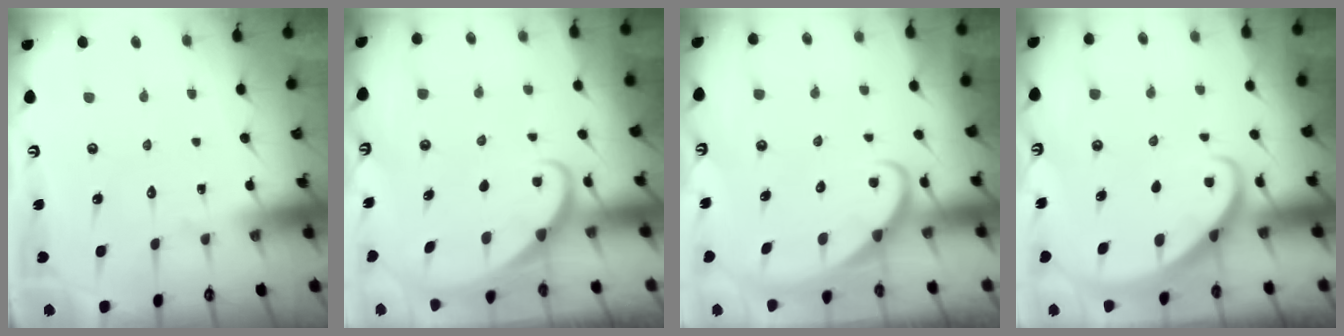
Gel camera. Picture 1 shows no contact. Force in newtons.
{"total": 1.5, "press": 1.5, "slide": 0.1}
{"total": 2.5, "press": 2.4, "slide": 0.2}
{"total": 2.5, "press": 2.5, "slide": 0.2}